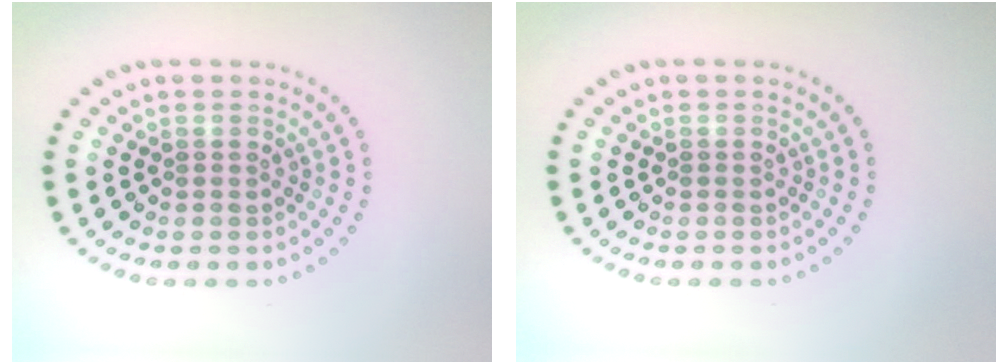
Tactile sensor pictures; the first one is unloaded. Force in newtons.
{"total": 0.0}